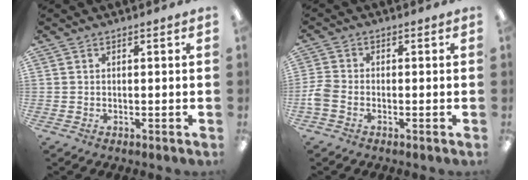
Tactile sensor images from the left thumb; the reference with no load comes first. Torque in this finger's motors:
{"motor_torque": [-0.08, 0.10, 0.02, -0.04, 0.02]}